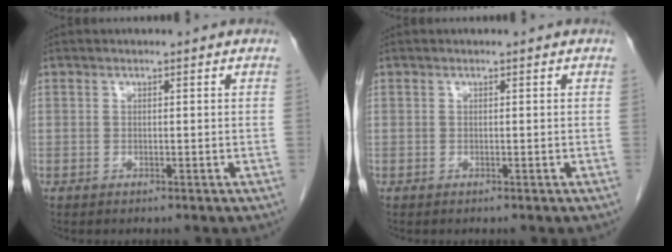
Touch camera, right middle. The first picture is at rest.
{"total": 0.0}